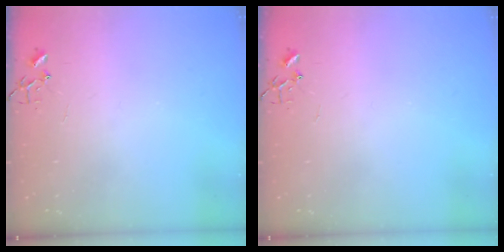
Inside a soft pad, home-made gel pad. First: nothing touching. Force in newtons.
{"total": 0.0}